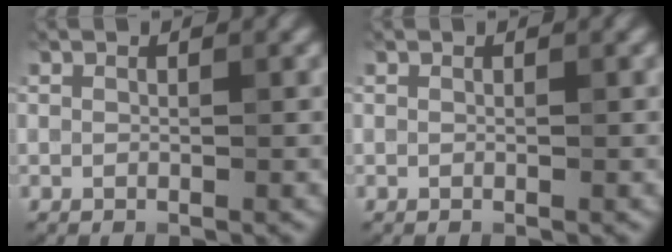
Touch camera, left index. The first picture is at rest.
{"total": 0.0}